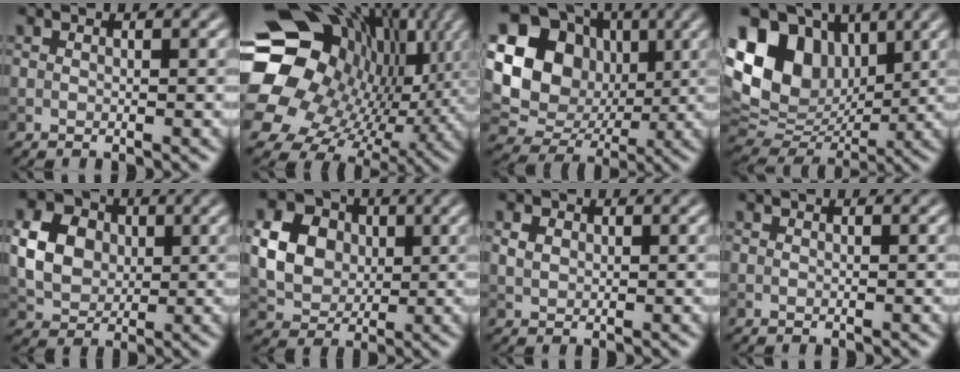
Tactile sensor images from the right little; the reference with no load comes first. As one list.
[{"total": 19.4, "force": [2.3, 15.9, 10.9], "torque": [-0.203, -0.027, 0.058]}, {"total": 14.4, "force": [2.5, 12.4, 6.8], "torque": [-0.151, 0.022, 0.033]}, {"total": 13.0, "force": [4.1, 9.5, 8.0], "torque": [-0.176, 0.024, 0.079]}, {"total": 5.9, "force": [0.8, 4.8, 3.3], "torque": [-0.077, 0.007, 0.013]}, {"total": 7.1, "force": [1.1, 5.9, 3.8], "torque": [-0.095, 0.011, 0.016]}, {"total": 1.5, "force": [0.6, 1.1, 0.9], "torque": [-0.018, 0.002, 0.012]}, {"total": 0.0}]